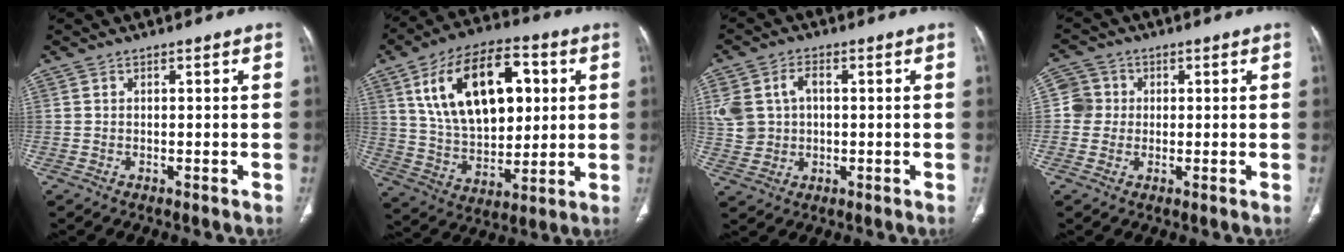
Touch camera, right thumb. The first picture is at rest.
{"total": 22.3, "force": [6.8, 12.6, 17.1], "torque": [-0.254, -0.009, 0.119]}
{"total": 9.5, "force": [1.6, 7.3, 5.9], "torque": [-0.118, 0.013, 0.038]}
{"total": 4.3, "force": [0.3, 4.3, 0.5], "torque": [0.016, 0.008, -0.001]}